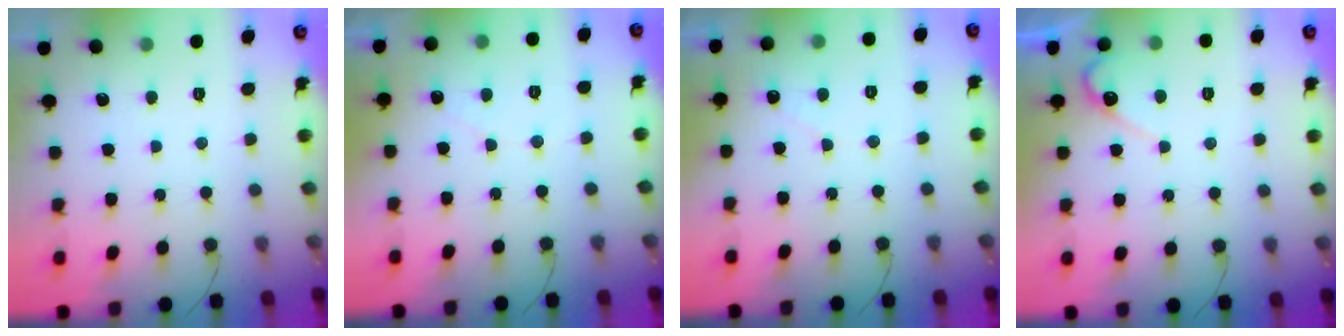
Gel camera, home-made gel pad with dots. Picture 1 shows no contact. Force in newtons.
{"total": 2.1, "press": 2.1, "slide": 0.1}
{"total": 1.6, "press": 1.6, "slide": 0.1}
{"total": 5.4, "press": 5.4, "slide": 0.4}